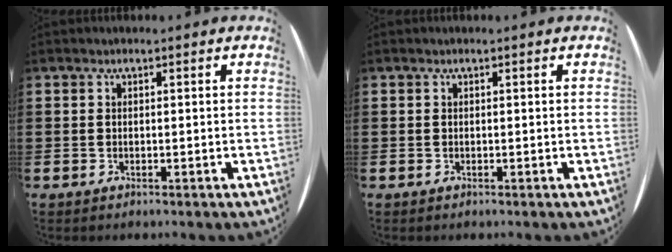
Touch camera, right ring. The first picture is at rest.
{"total": 0.0}